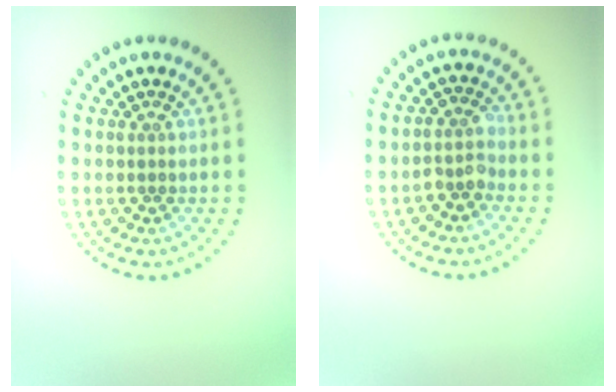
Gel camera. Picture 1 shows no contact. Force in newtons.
{"total": 1.8, "press": 1.5, "slide": 1.1}